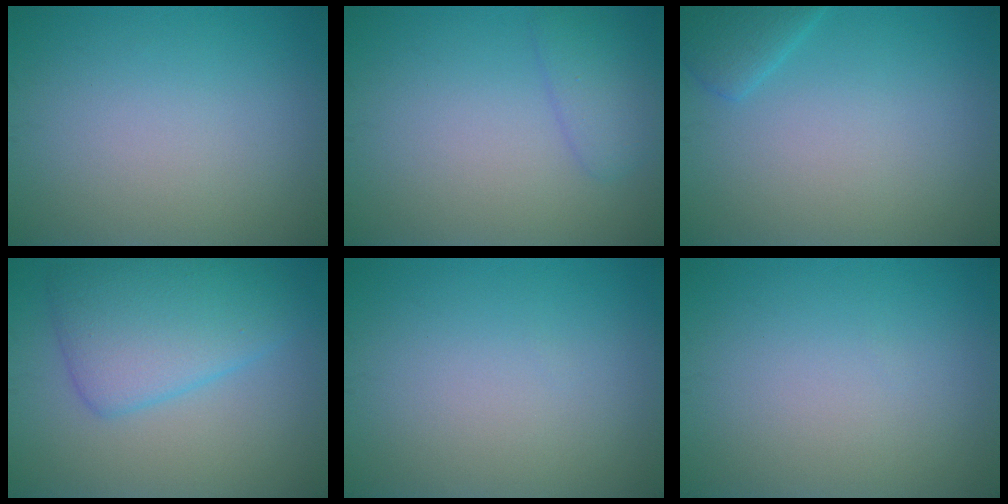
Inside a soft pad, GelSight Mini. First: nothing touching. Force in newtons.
{"total": 2.2, "press": 2.2, "slide": 0.1}
{"total": 2.0, "press": 2.0, "slide": 0.1}
{"total": 6.1, "press": 6.1, "slide": 0.2}
{"total": 0.0}
{"total": 0.0}